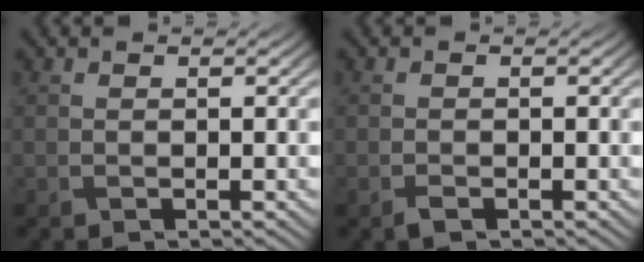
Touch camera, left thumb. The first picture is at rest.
{"total": 1.1, "force": [-0.7, 0.5, 0.6], "torque": [-0.013, -0.001, -0.013]}